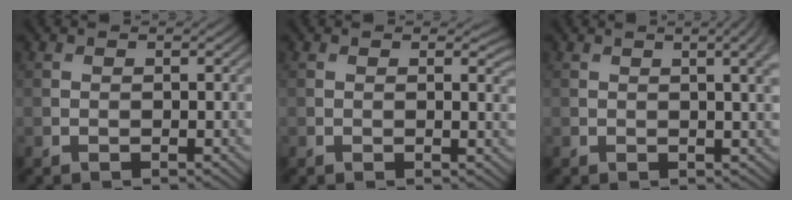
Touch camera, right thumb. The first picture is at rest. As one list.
[{"total": 1.3, "force": [0.4, 0.4, 1.2], "torque": [-0.015, -0.006, 0.006]}, {"total": 4.9, "force": [1.5, 1.4, 4.4], "torque": [-0.054, 0.011, 0.014]}]